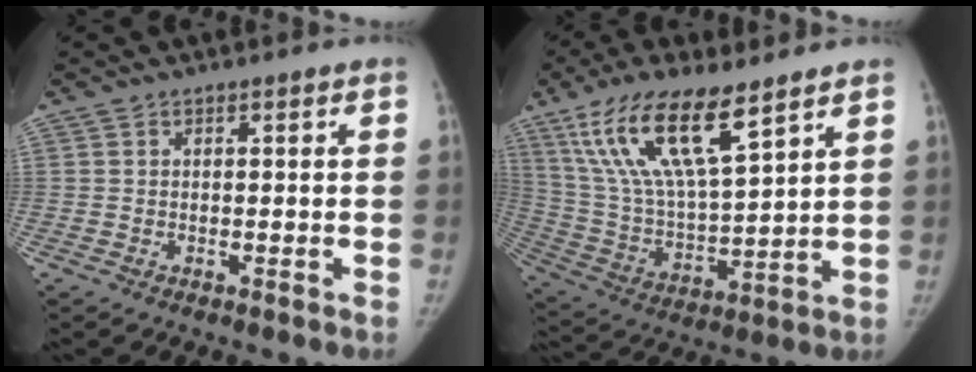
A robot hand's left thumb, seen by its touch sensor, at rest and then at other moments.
{"total": 19.1, "force": [11.1, 5.8, 14.5], "torque": [-0.270, -0.041, 0.219]}